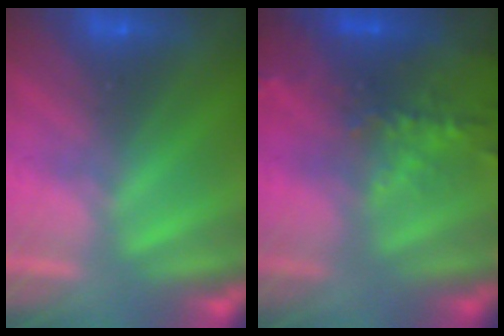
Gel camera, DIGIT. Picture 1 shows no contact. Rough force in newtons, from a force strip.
{"total": 6.4}